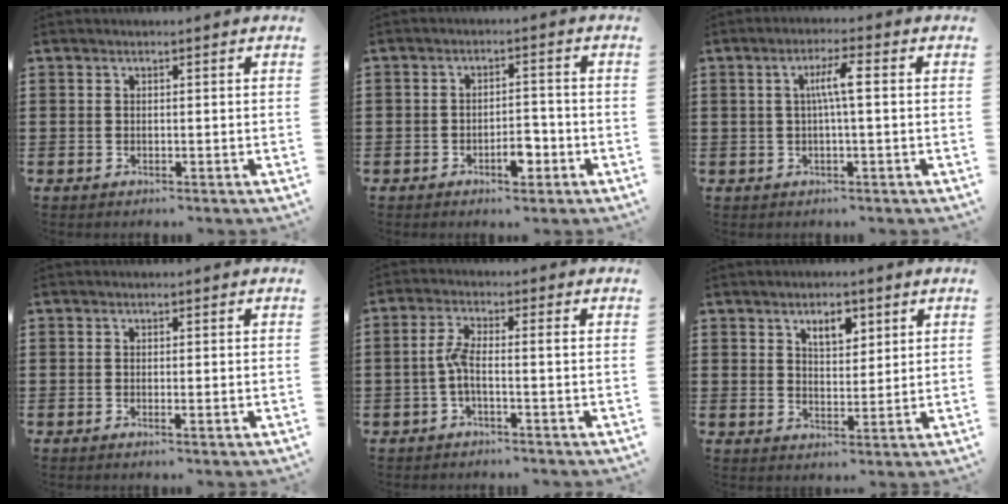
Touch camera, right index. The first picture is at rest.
{"total": 4.2, "force": [-2.2, 1.9, 3.1], "torque": [-0.051, 0.007, -0.039]}
{"total": 4.3, "force": [0.3, 0.3, 4.3], "torque": [-0.081, 0.002, 0.000]}
{"total": 0.6, "force": [-0.1, -0.1, 0.6], "torque": [-0.010, -0.003, -0.002]}
{"total": 4.0, "force": [-0.7, 0.7, 3.9], "torque": [-0.094, -0.004, -0.023]}
{"total": 4.3, "force": [2.5, 2.2, 2.6], "torque": [-0.037, -0.002, 0.040]}